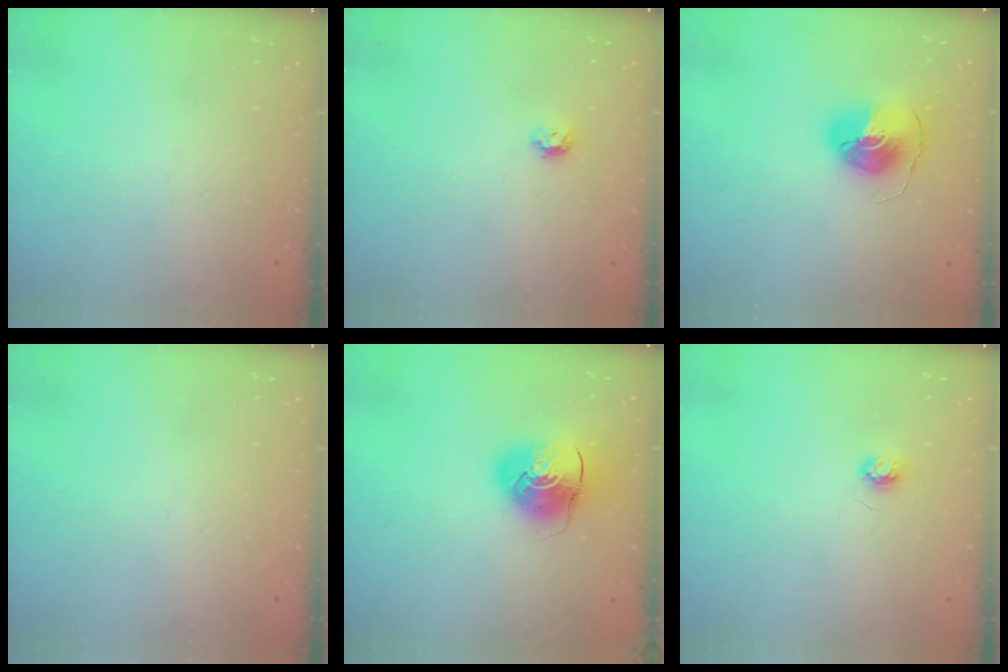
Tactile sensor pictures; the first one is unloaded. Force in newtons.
{"total": 5.9, "press": 5.8, "slide": 0.9}
{"total": 8.7, "press": 8.7, "slide": 0.6}
{"total": 0.9, "press": 0.9, "slide": 0.1}
{"total": 9.7, "press": 9.6, "slide": 1.2}
{"total": 3.5, "press": 3.4, "slide": 0.3}